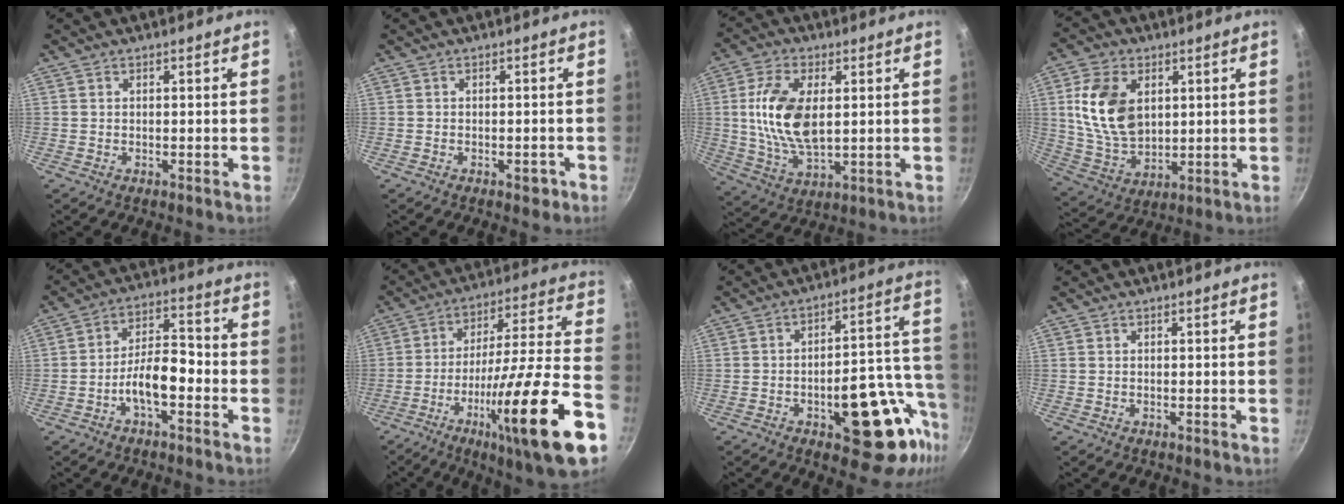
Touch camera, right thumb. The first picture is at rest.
{"total": 2.0, "force": [-1.1, 1.2, 1.2], "torque": [-0.006, 0.015, -0.007]}
{"total": 14.0, "force": [2.0, 7.3, 11.7], "torque": [-0.220, -0.004, 0.042]}
{"total": 14.6, "force": [3.3, 9.9, 10.2], "torque": [-0.172, -0.019, 0.074]}
{"total": 8.8, "force": [-3.6, 3.9, 7.0], "torque": [-0.106, 0.047, -0.065]}
{"total": 25.7, "force": [-11.4, 4.0, 22.7], "torque": [-0.321, 0.032, -0.185]}
{"total": 20.6, "force": [-7.6, 9.5, 16.6], "torque": [-0.155, 0.039, -0.100]}
{"total": 0.0}